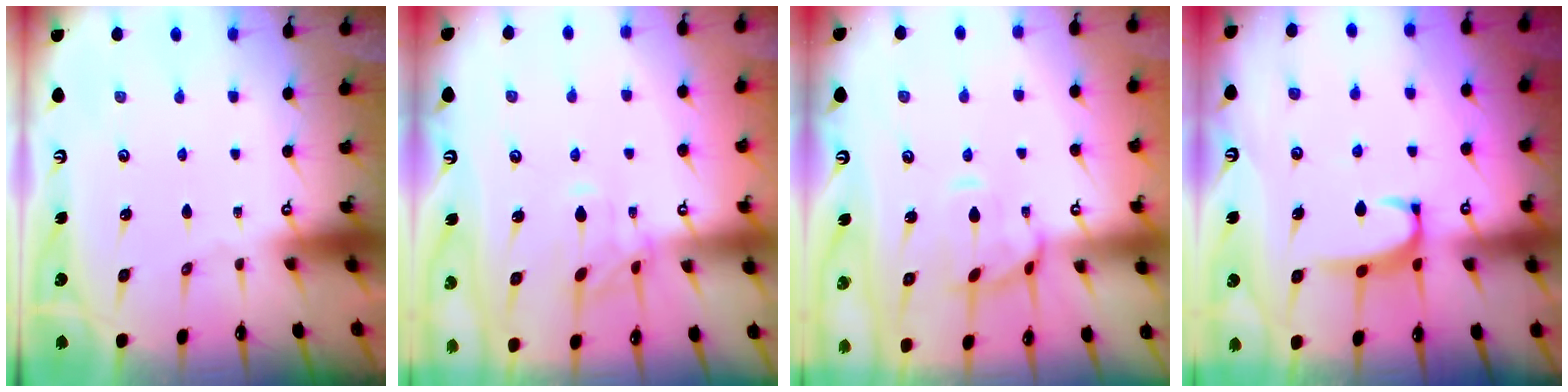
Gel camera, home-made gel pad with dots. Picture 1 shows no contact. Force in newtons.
{"total": 0.0}
{"total": 1.3, "press": 1.3, "slide": 0.3}
{"total": 2.3, "press": 2.3, "slide": 0.6}